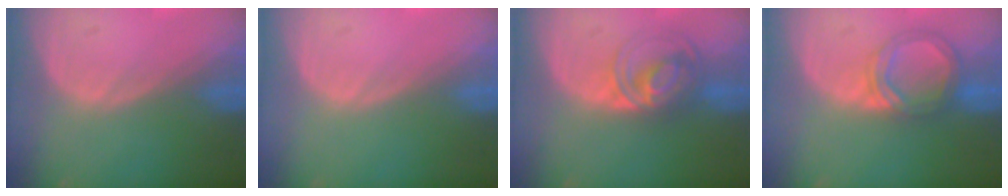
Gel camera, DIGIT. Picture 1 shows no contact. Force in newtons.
{"total": 0.0}
{"total": 6.8, "press": 5.9, "slide": 3.3}
{"total": 5.3, "press": 5.2, "slide": 0.4}